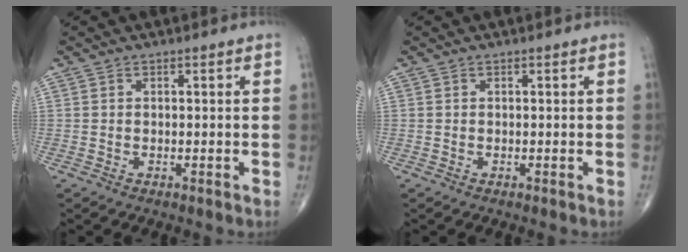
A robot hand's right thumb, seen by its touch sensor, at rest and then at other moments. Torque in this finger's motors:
{"motor_torque": [0.00, 0.00, 0.08, 0.08, 0.00]}